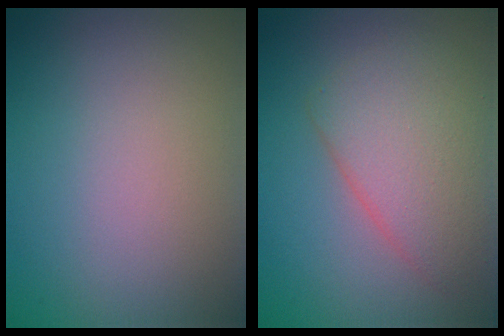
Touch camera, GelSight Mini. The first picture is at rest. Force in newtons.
{"total": 5.0, "press": 5.0, "slide": 0.3}